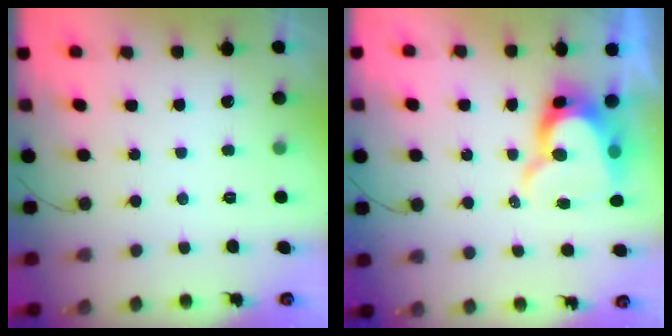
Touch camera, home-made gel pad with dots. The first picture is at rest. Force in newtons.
{"total": 12.1, "press": 12.0, "slide": 1.3}